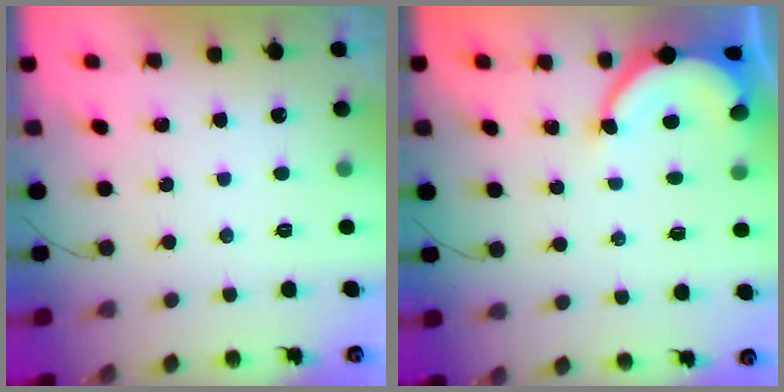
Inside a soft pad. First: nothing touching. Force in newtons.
{"total": 6.9, "press": 6.8, "slide": 0.7}